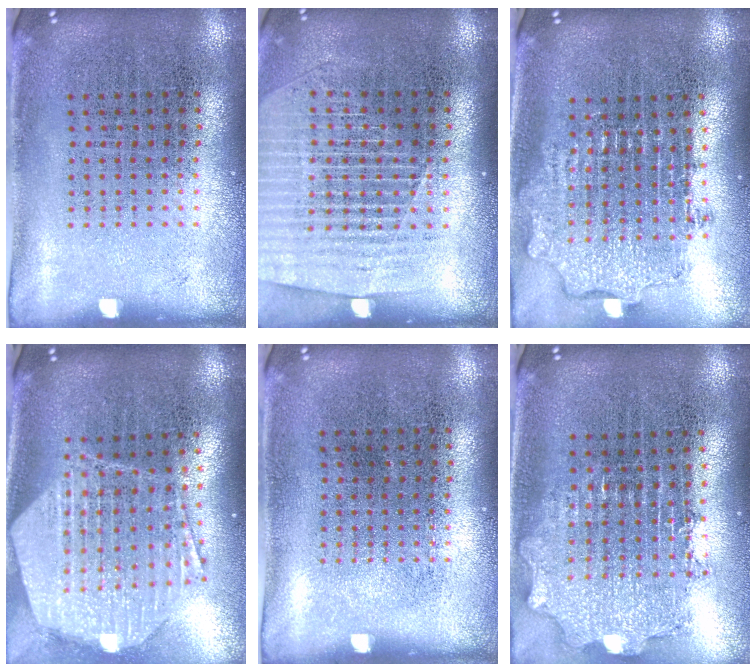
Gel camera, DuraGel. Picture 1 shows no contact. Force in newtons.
{"total": 1.5, "press": 1.4, "slide": 0.5}
{"total": 2.0, "press": 1.5, "slide": 1.3}
{"total": 2.7, "press": 2.2, "slide": 1.6}
{"total": 0.0}
{"total": 2.0, "press": 1.6, "slide": 1.2}